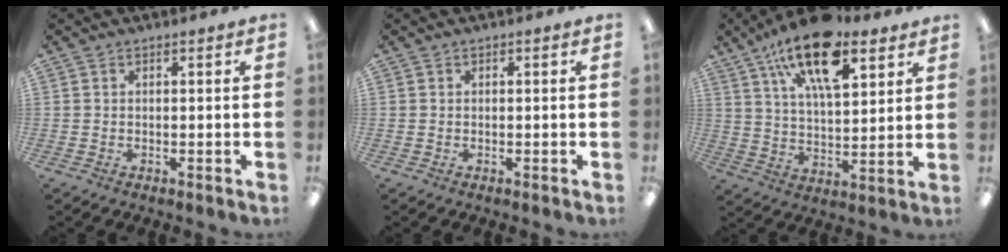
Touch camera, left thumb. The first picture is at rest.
{"total": 0.0}
{"total": 18.7, "force": [11.5, 7.9, 12.5], "torque": [-0.204, -0.051, 0.193]}